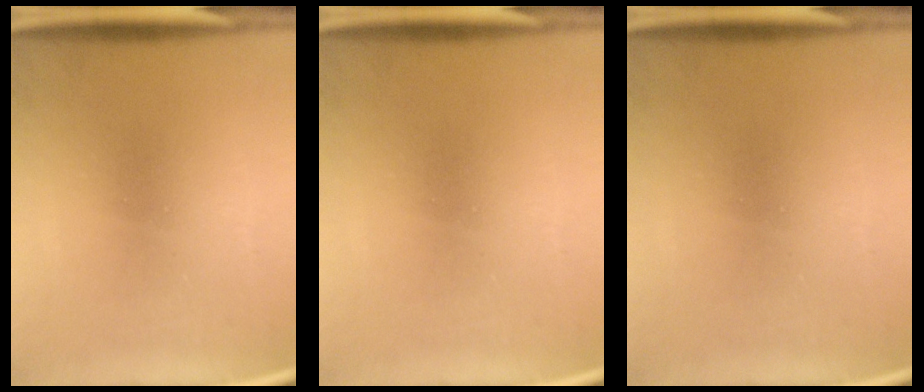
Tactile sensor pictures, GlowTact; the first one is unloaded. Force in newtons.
{"total": 0.0}
{"total": 0.0}